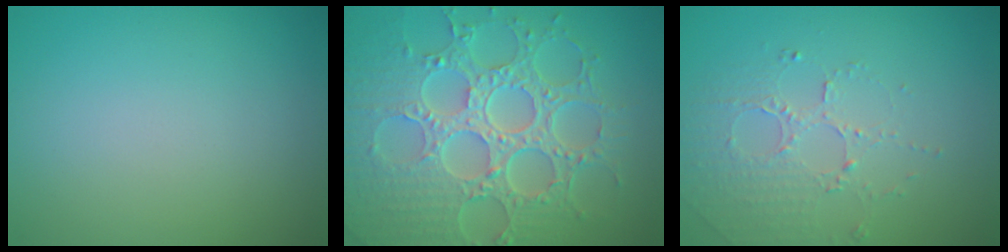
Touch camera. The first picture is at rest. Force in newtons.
{"total": 8.8, "press": 6.6, "slide": 5.7}
{"total": 1.9, "press": 1.5, "slide": 1.1}